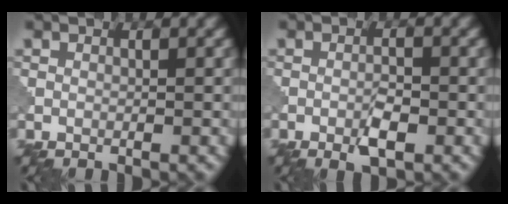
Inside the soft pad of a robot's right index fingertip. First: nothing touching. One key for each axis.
{"total": 2.3, "fx": -1.1, "fy": 0.6, "fz": 1.9, "tx": -0.033, "ty": 0.003, "tz": -0.021}